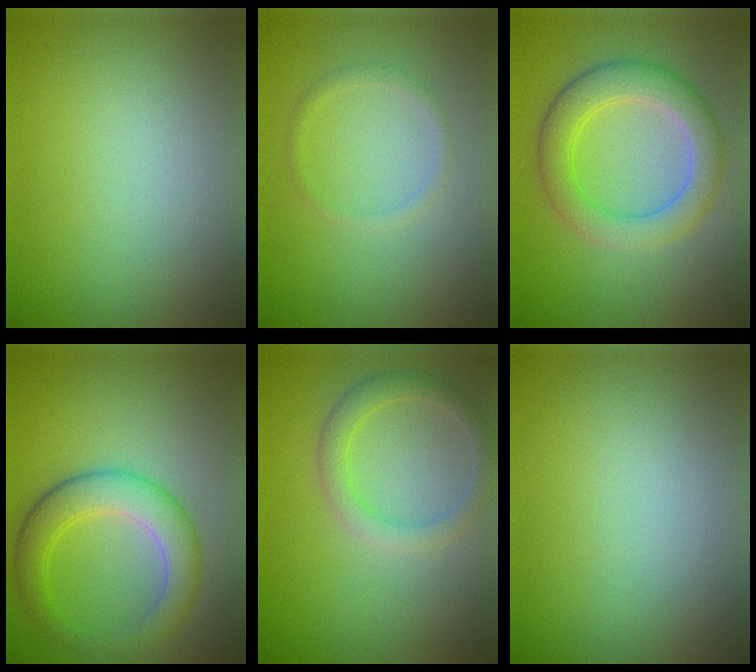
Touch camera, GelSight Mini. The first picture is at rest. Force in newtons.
{"total": 1.0, "press": 1.0, "slide": 0.1}
{"total": 5.0, "press": 5.0, "slide": 0.3}
{"total": 4.9, "press": 4.9, "slide": 0.3}
{"total": 2.5, "press": 2.5, "slide": 0.2}
{"total": 0.0}